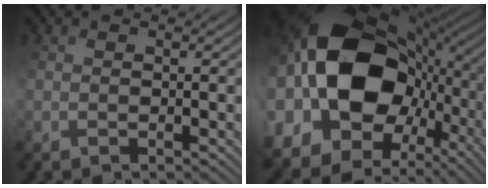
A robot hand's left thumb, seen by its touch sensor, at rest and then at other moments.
{"total": 21.8, "force": [1.3, 15.8, 15.0], "torque": [-0.318, -0.003, 0.031]}